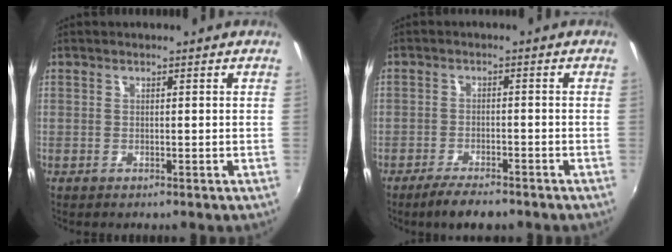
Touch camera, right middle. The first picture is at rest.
{"total": 5.4, "force": [-4.4, 1.3, 2.9], "torque": [-0.070, -0.006, -0.076]}